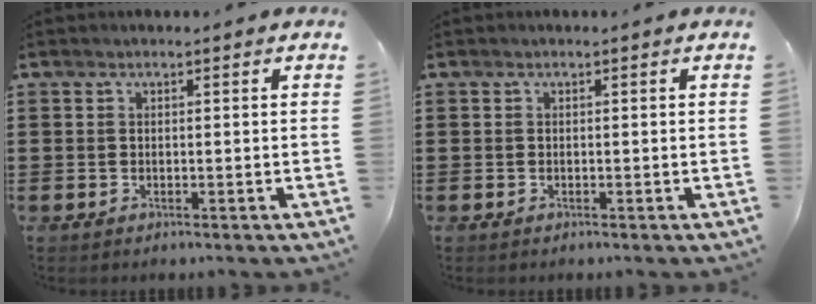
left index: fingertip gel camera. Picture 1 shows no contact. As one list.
[{"total": 0.0}]